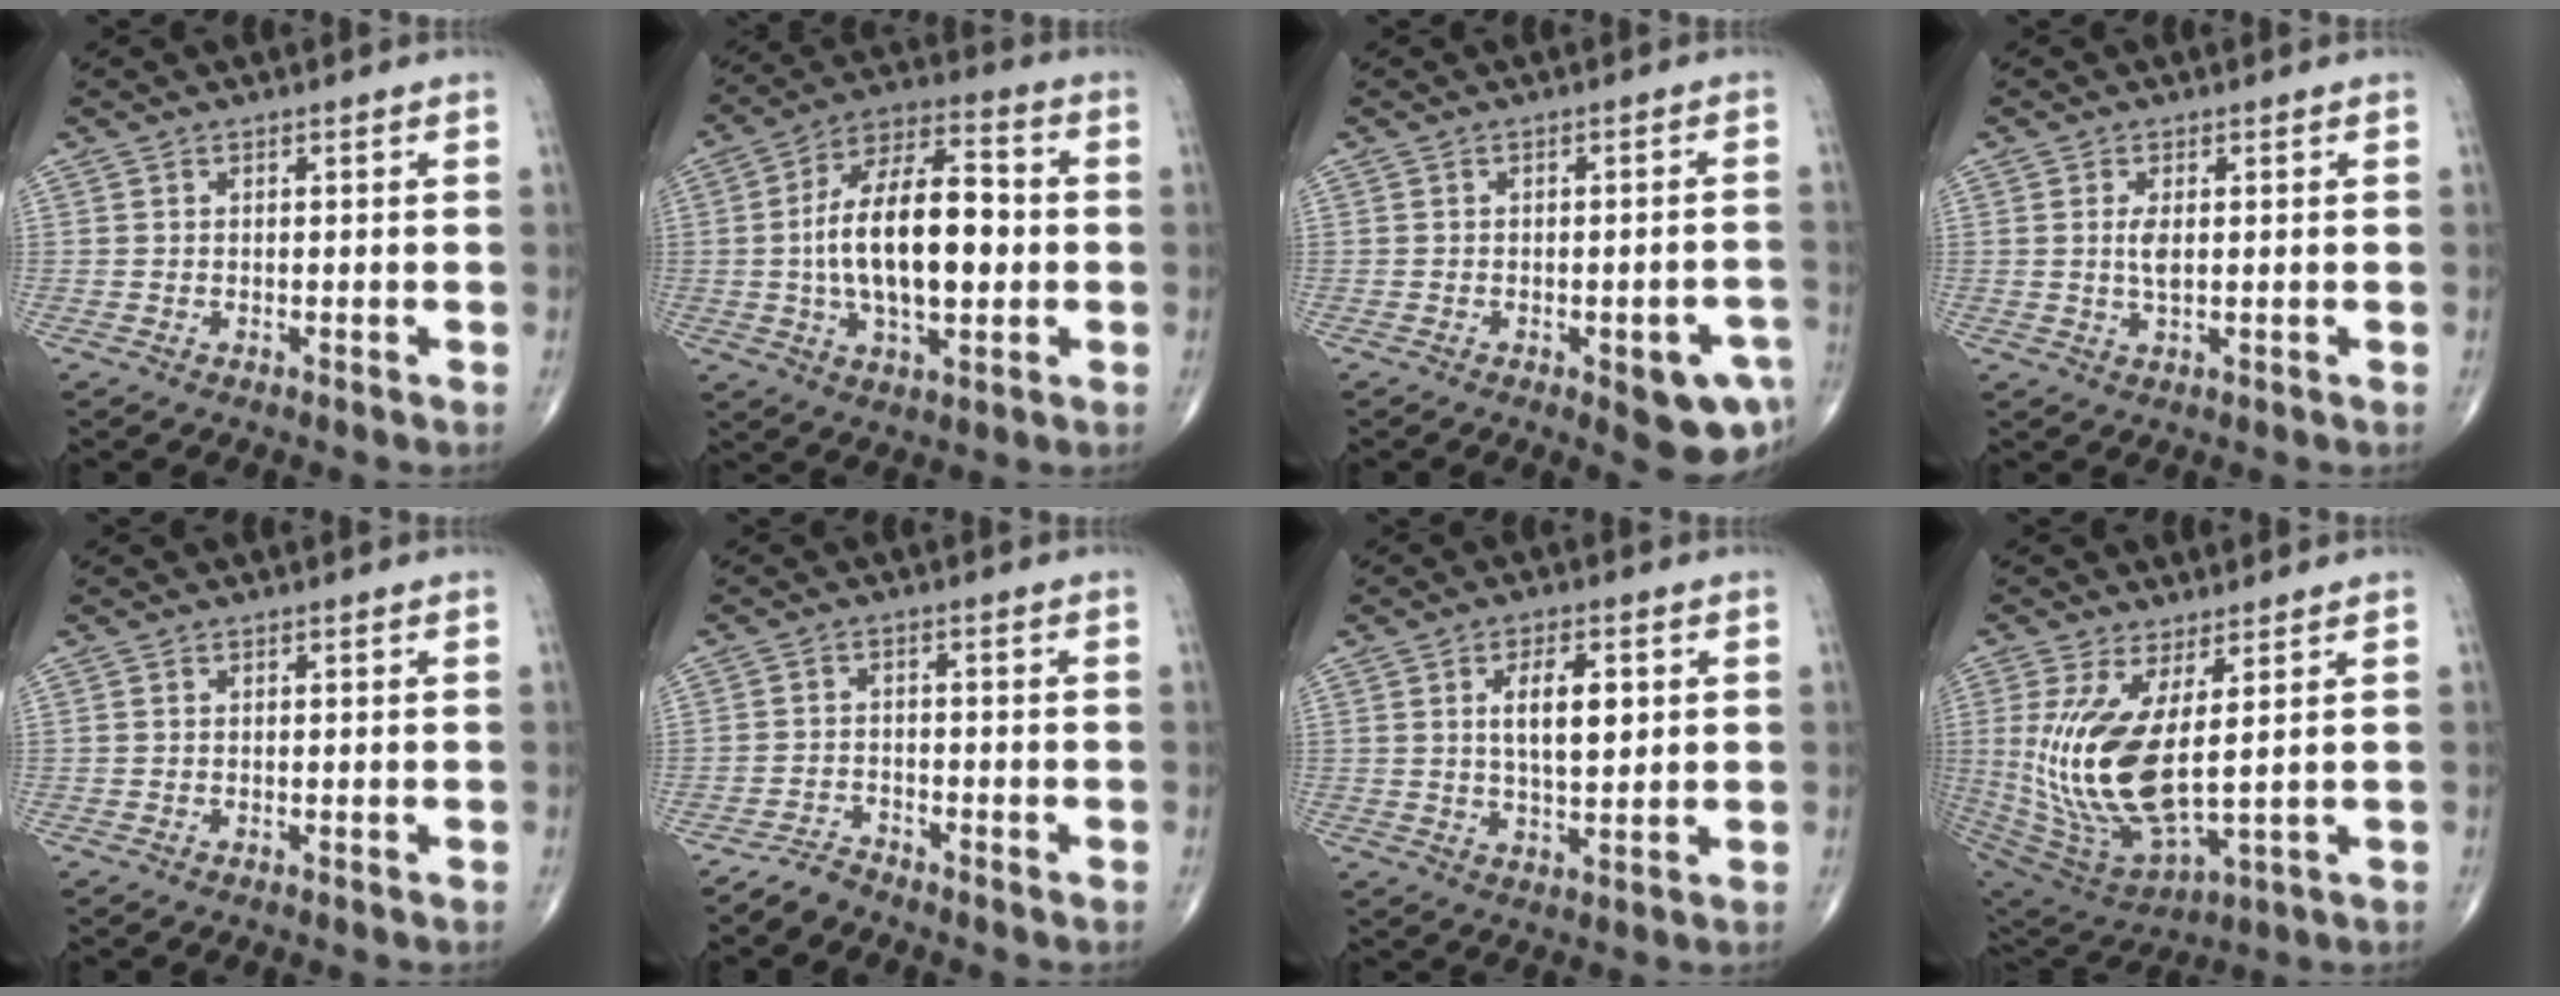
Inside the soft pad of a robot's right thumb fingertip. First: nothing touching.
{"total": 18.5, "force": [-0.6, 8.8, 16.3], "torque": [-0.272, 0.025, -0.013]}
{"total": 8.4, "force": [-3.5, 3.0, 7.0], "torque": [-0.064, 0.016, -0.035]}
{"total": 2.7, "force": [0.4, 1.0, 2.5], "torque": [-0.049, -0.006, 0.008]}
{"total": 0.0}
{"total": 2.7, "force": [-2.6, 0.6, 0.0], "torque": [0.005, 0.002, -0.053]}
{"total": 8.2, "force": [1.8, 3.6, 7.1], "torque": [-0.108, -0.009, 0.032]}
{"total": 16.9, "force": [2.4, 6.3, 15.4], "torque": [-0.333, -0.039, 0.067]}